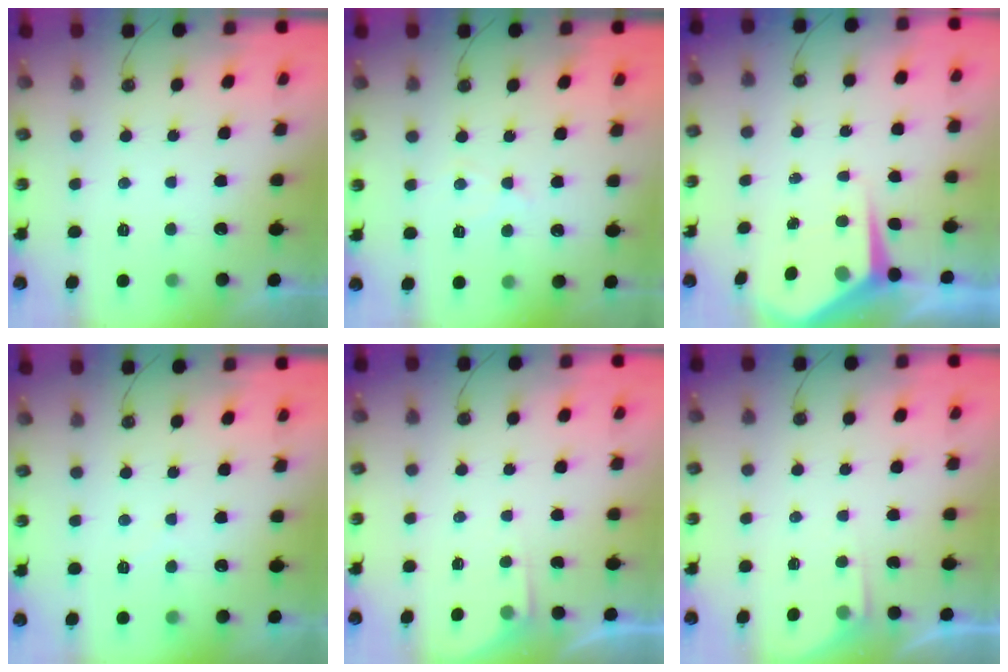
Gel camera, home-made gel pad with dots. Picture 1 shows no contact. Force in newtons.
{"total": 7.5, "press": 7.5, "slide": 0.9}
{"total": 5.3, "press": 5.3, "slide": 0.1}
{"total": 3.2, "press": 3.2, "slide": 0.5}
{"total": 2.0, "press": 2.0, "slide": 0.3}
{"total": 2.0, "press": 2.0, "slide": 0.3}